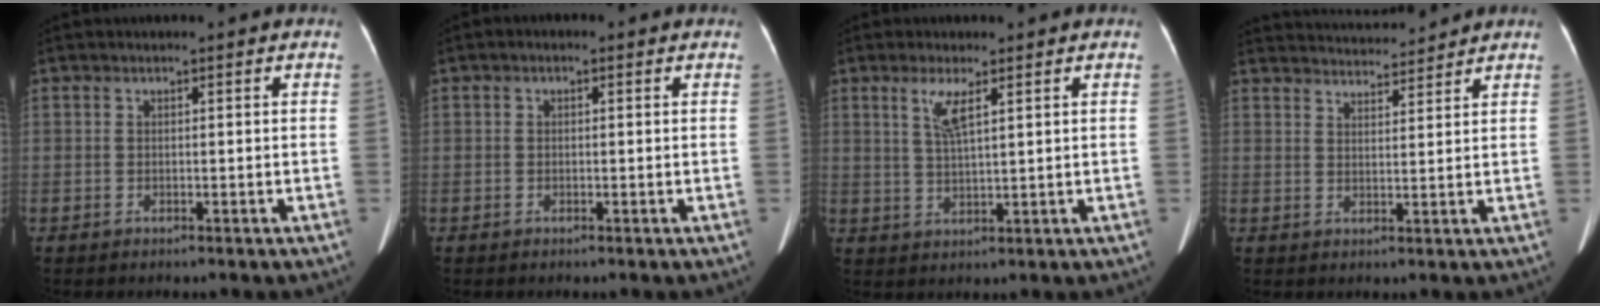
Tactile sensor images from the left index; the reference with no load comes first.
{"total": 0.7, "force": [0.2, 0.4, 0.5], "torque": [-0.010, 0.004, -0.005]}
{"total": 4.1, "force": [2.0, 0.3, 3.5], "torque": [-0.073, -0.001, 0.042]}
{"total": 9.1, "force": [8.9, 0.4, 1.8], "torque": [-0.035, 0.017, 0.133]}